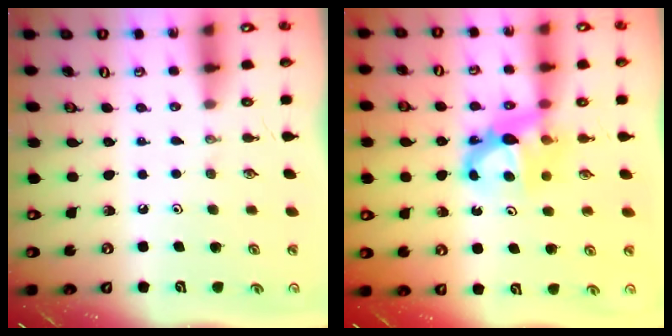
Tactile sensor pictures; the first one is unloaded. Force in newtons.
{"total": 8.2, "press": 8.2, "slide": 0.2}